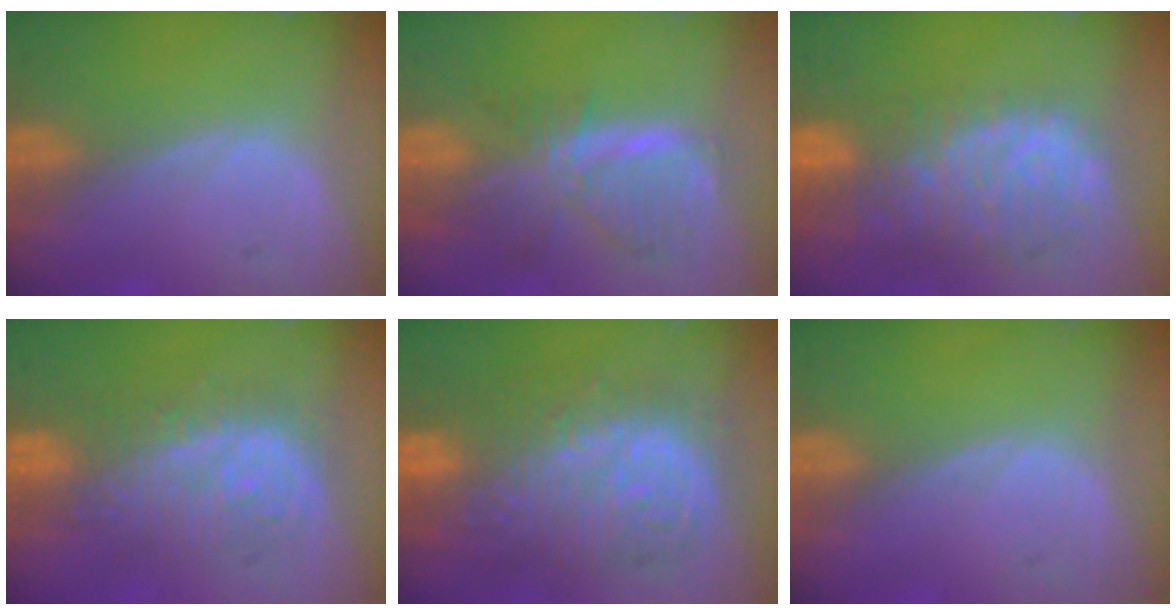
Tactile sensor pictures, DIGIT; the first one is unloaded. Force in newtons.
{"total": 7.7, "press": 6.9, "slide": 3.4}
{"total": 11.2, "press": 9.6, "slide": 5.9}
{"total": 9.1, "press": 9.0, "slide": 1.6}
{"total": 13.4, "press": 13.3, "slide": 1.4}
{"total": 0.0}